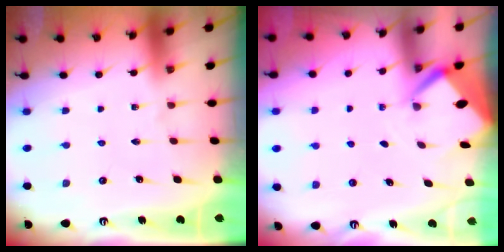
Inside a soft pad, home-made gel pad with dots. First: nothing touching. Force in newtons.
{"total": 3.0, "press": 3.0, "slide": 0.2}